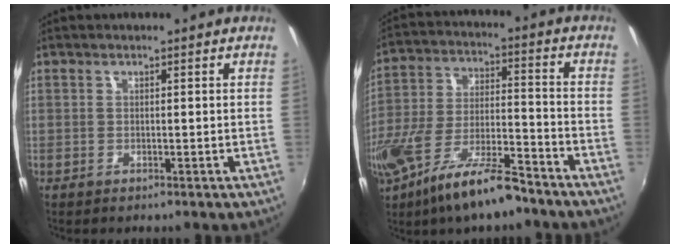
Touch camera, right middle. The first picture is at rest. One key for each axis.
{"total": 15.6, "fx": -10.1, "fy": 4.5, "fz": 10.9, "tx": -0.221, "ty": -0.031, "tz": -0.179}